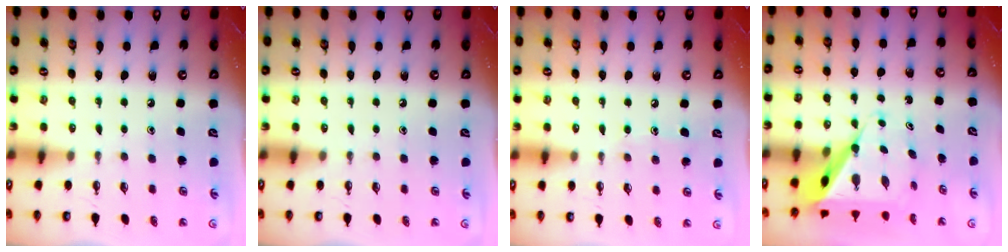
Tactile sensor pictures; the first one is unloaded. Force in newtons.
{"total": 0.0}
{"total": 5.9, "press": 5.8, "slide": 0.7}
{"total": 10.0, "press": 9.9, "slide": 0.9}